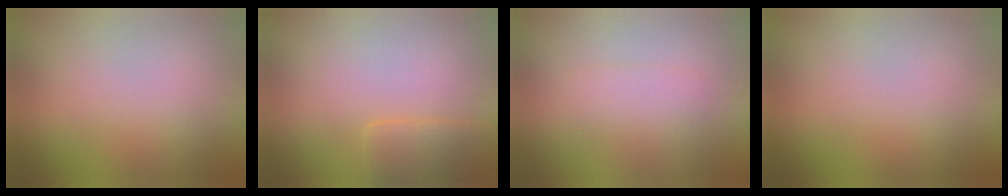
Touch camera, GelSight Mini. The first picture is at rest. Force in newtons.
{"total": 3.0, "press": 3.0, "slide": 0.2}
{"total": 2.0, "press": 2.0, "slide": 0.1}
{"total": 0.0}